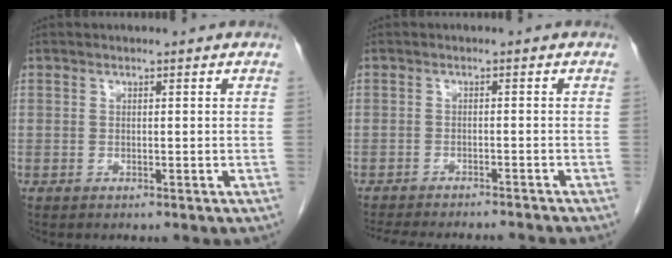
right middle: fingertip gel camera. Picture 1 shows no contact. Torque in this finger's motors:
{"motor_torque": [1.08, -1.06, 0.07, 0.06]}